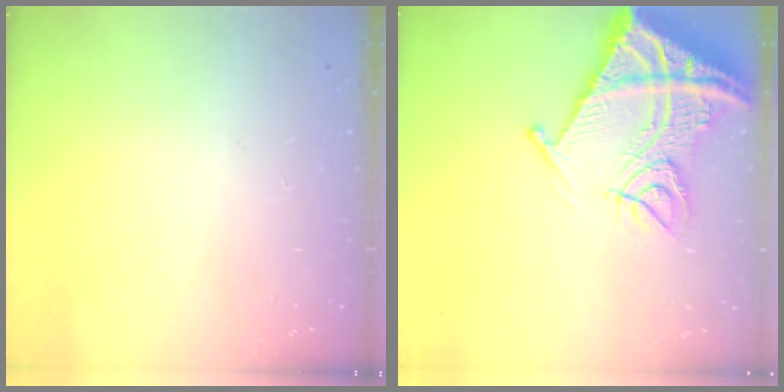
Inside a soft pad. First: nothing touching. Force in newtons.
{"total": 19.6, "press": 19.5, "slide": 2.1}